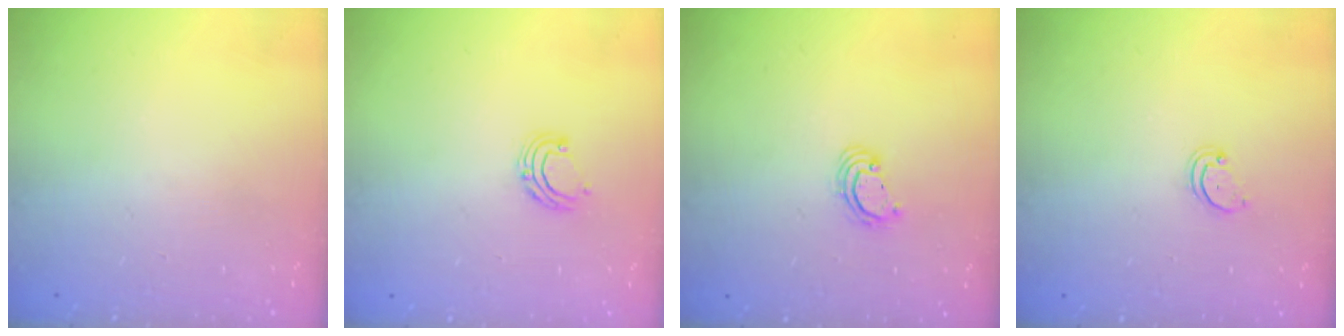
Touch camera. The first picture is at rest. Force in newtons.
{"total": 6.6, "press": 6.5, "slide": 0.7}
{"total": 2.2, "press": 2.2, "slide": 0.2}
{"total": 2.2, "press": 2.2, "slide": 0.2}